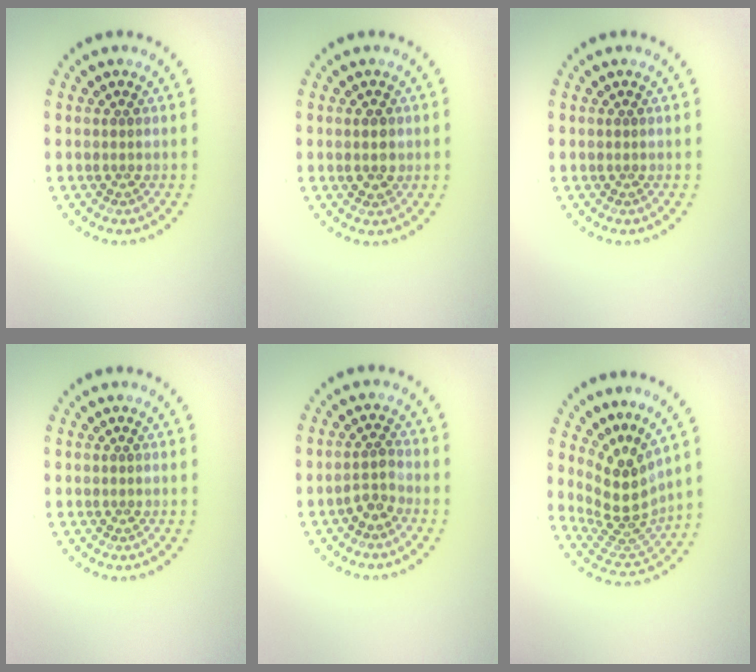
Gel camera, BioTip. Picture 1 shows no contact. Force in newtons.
{"total": 1.7, "press": 1.7, "slide": 0.2}
{"total": 0.0}
{"total": 0.0}
{"total": 1.3, "press": 1.1, "slide": 0.7}
{"total": 4.5, "press": 3.2, "slide": 3.2}